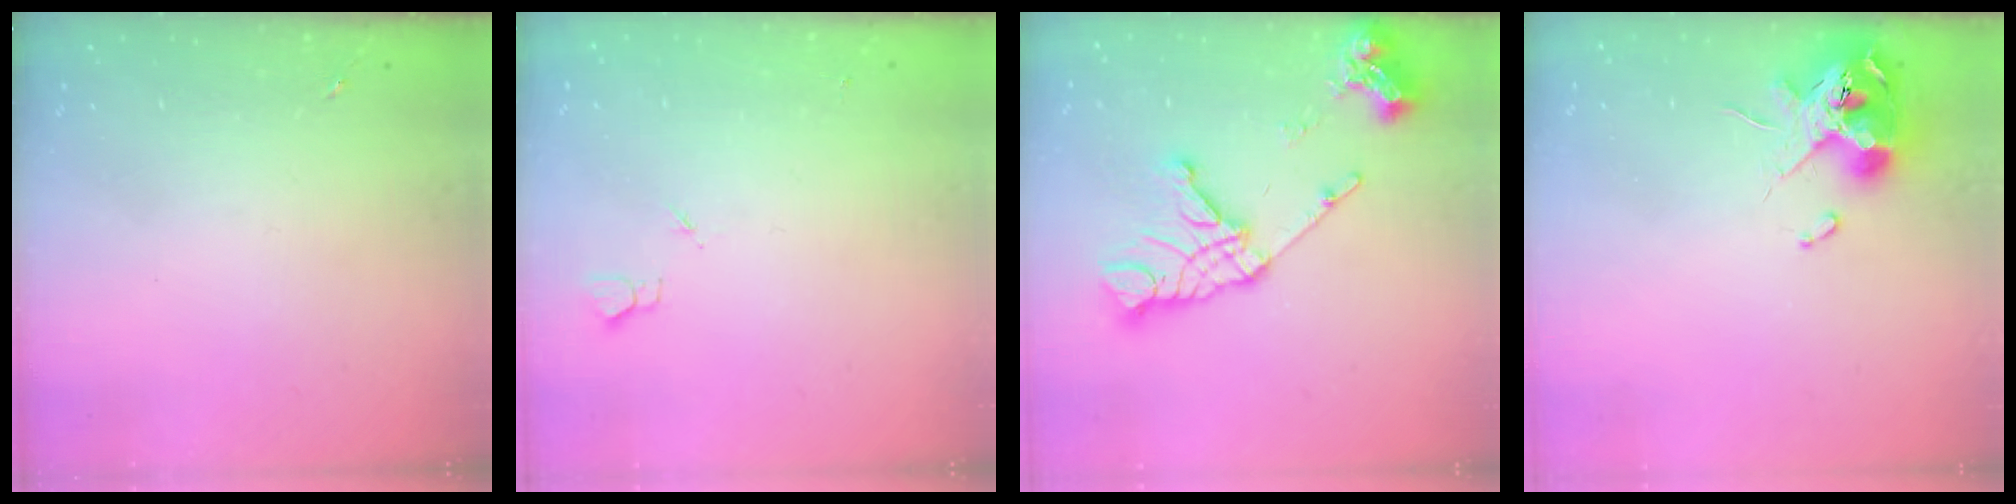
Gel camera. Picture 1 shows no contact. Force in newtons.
{"total": 2.7, "press": 2.6, "slide": 0.3}
{"total": 17.0, "press": 16.9, "slide": 1.8}
{"total": 11.9, "press": 11.8, "slide": 1.5}